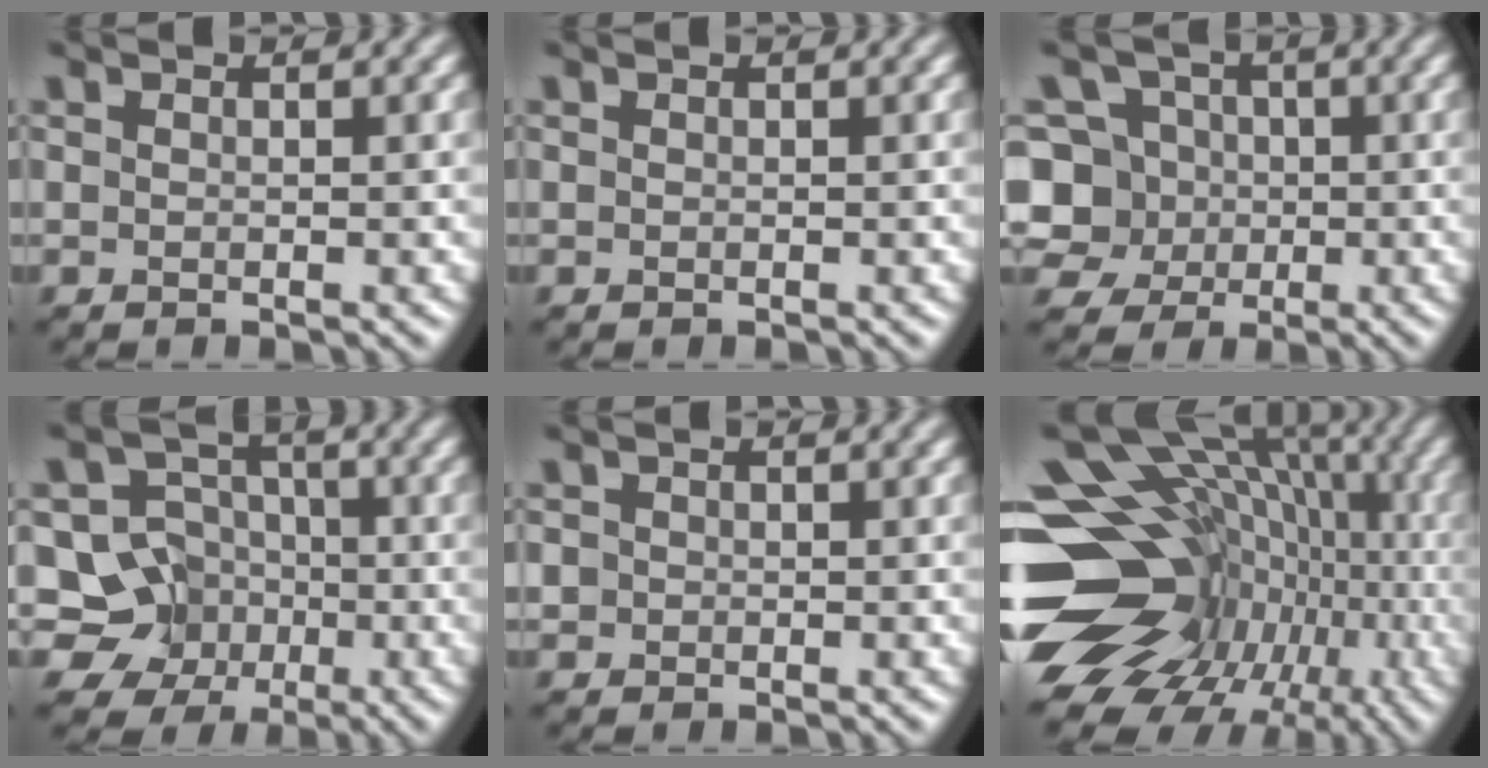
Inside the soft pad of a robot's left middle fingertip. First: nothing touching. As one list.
[{"total": 0.0}, {"total": 7.0, "force": [-0.3, 6.4, 2.8], "torque": [-0.046, 0.037, -0.054]}, {"total": 8.7, "force": [-3.2, 7.8, 2.2], "torque": [-0.029, 0.021, -0.092]}, {"total": 0.8, "force": [-0.3, 0.7, 0.0], "torque": [0.007, -0.004, -0.009]}, {"total": 20.1, "force": [-3.5, 15.0, 12.9], "torque": [-0.175, 0.020, -0.066]}]